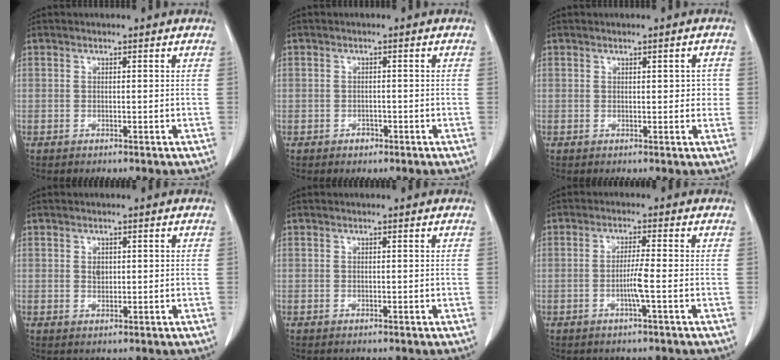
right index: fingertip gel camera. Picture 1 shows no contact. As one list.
[{"total": 1.3, "force": [-0.7, 1.0, 0.3], "torque": [-0.001, 0.004, -0.010]}, {"total": 2.6, "force": [0.4, 1.2, 2.3], "torque": [-0.026, 0.004, 0.006]}, {"total": 0.8, "force": [0.0, 0.5, 0.7], "torque": [-0.014, 0.000, 0.000]}, {"total": 0.0}, {"total": 3.3, "force": [-1.0, -0.5, 3.2], "torque": [-0.061, -0.004, -0.021]}]